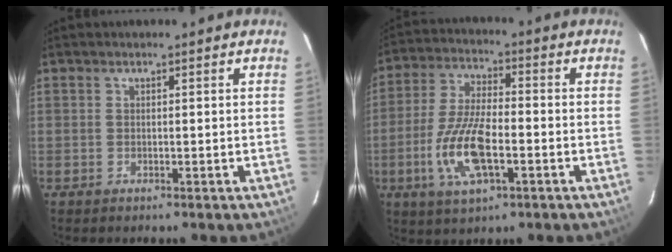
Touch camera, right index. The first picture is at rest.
{"total": 12.6, "force": [-4.0, 4.5, 11.0], "torque": [-0.233, -0.005, -0.077]}